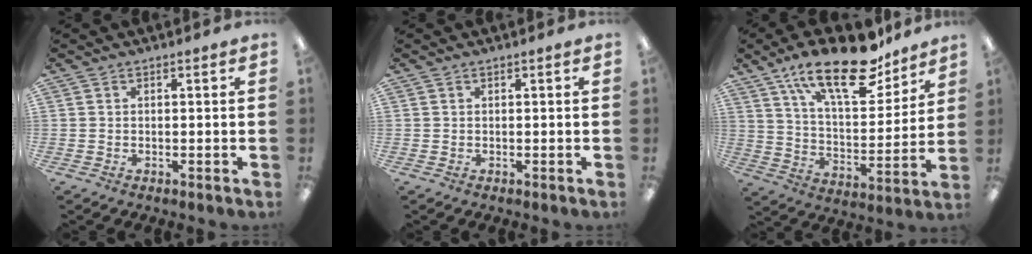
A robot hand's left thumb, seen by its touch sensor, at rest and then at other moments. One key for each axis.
{"total": 0.0}
{"total": 21.9, "fx": 15.1, "fy": 8.5, "fz": 13.4, "tx": -0.216, "ty": -0.085, "tz": 0.258}